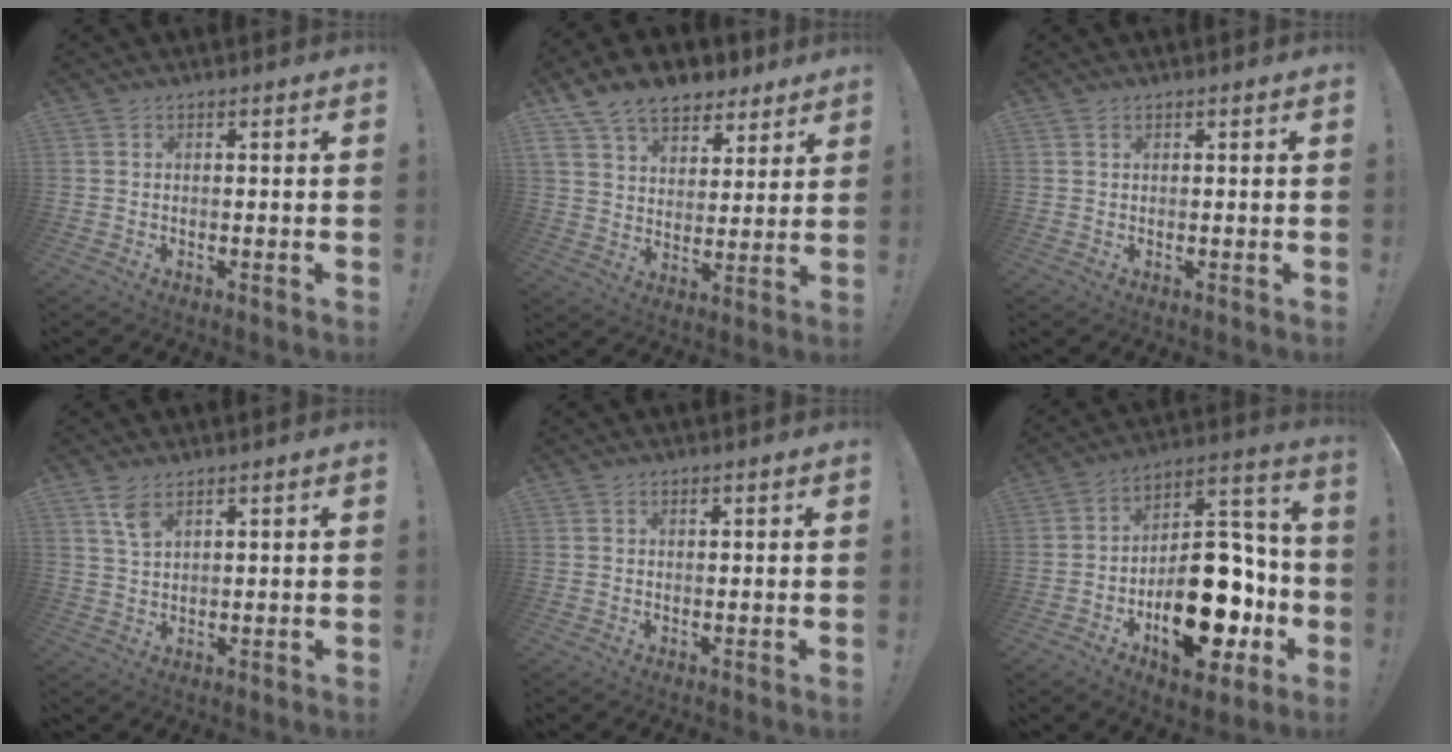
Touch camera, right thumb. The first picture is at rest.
{"total": 13.2, "force": [9.3, 7.8, 5.1], "torque": [-0.094, -0.053, 0.177]}
{"total": 0.6, "force": [0.5, 0.2, 0.3], "torque": [-0.002, -0.002, 0.008]}
{"total": 4.9, "force": [3.0, 2.0, 3.3], "torque": [-0.058, -0.014, 0.055]}
{"total": 1.1, "force": [0.7, 0.5, 0.7], "torque": [-0.006, -0.002, 0.011]}
{"total": 24.5, "force": [-8.9, 13.6, 18.3], "torque": [-0.247, 0.061, -0.123]}